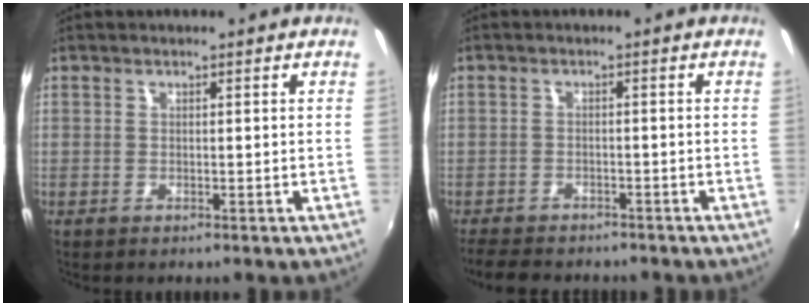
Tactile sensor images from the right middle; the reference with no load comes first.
{"total": 6.8, "force": [-5.9, 2.6, 2.2], "torque": [-0.063, -0.008, -0.095]}